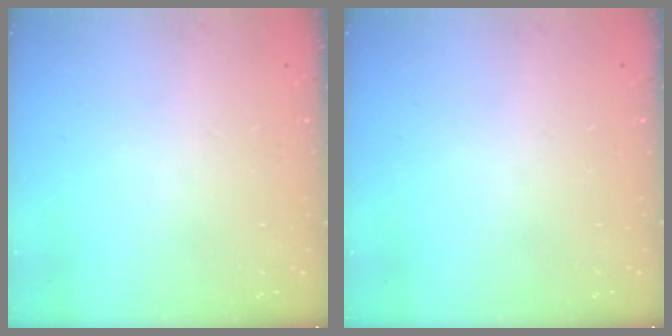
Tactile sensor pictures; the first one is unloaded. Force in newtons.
{"total": 0.0}